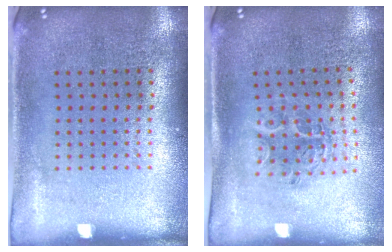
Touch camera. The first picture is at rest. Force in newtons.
{"total": 1.1, "press": 1.1, "slide": 0.2}